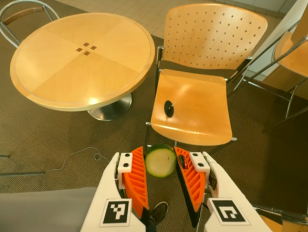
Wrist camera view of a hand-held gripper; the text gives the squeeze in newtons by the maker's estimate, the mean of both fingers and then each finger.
{"total": 8.4, "left": 7.7, "right": 9.1}